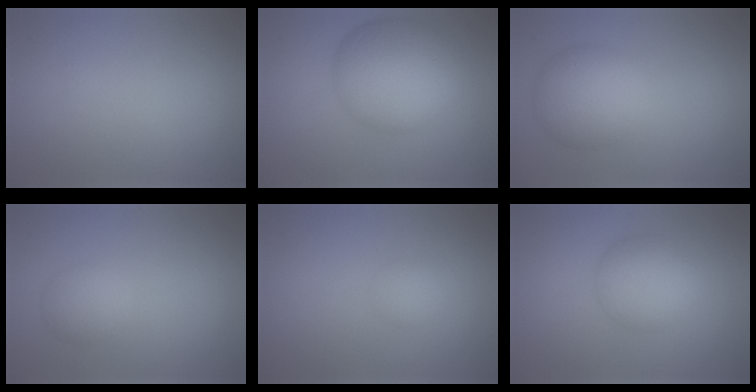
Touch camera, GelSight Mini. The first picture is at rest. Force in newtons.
{"total": 8.6, "press": 8.6, "slide": 0.1}
{"total": 5.3, "press": 5.3, "slide": 0.0}
{"total": 2.2, "press": 2.2, "slide": 0.1}
{"total": 1.3, "press": 1.3, "slide": 0.1}
{"total": 4.4, "press": 4.4, "slide": 0.1}